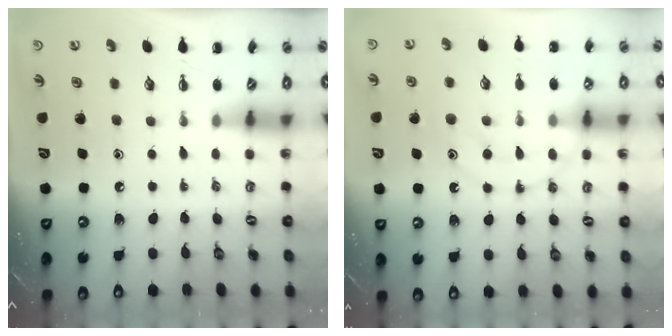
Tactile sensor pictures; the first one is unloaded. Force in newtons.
{"total": 12.6, "press": 12.5, "slide": 1.0}